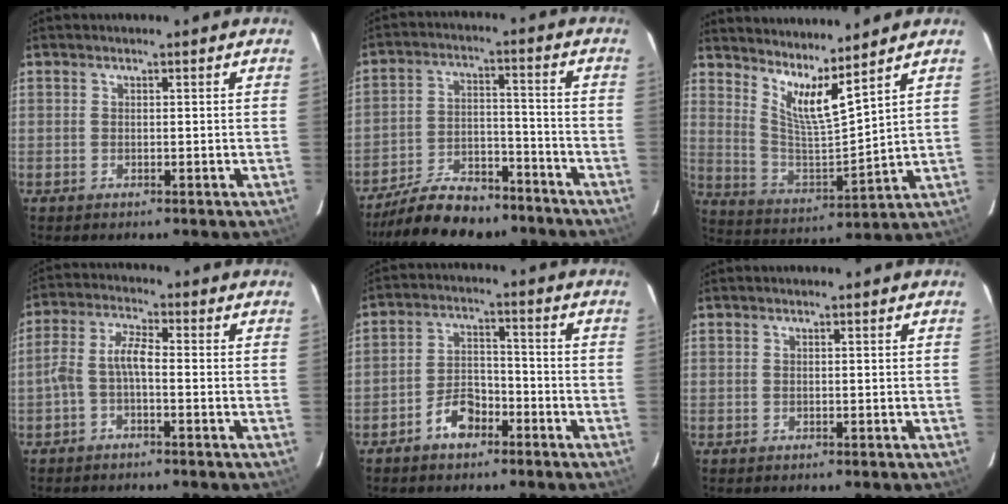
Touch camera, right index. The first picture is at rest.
{"total": 17.1, "force": [-14.3, 6.3, 6.9], "torque": [-0.145, 0.006, -0.213]}
{"total": 10.4, "force": [8.0, 0.6, 6.6], "torque": [-0.113, -0.022, 0.153]}
{"total": 4.8, "force": [-1.7, 1.6, 4.2], "torque": [-0.098, 0.019, -0.035]}
{"total": 6.4, "force": [-4.2, 3.7, 3.2], "torque": [-0.066, 0.022, -0.067]}
{"total": 0.0}